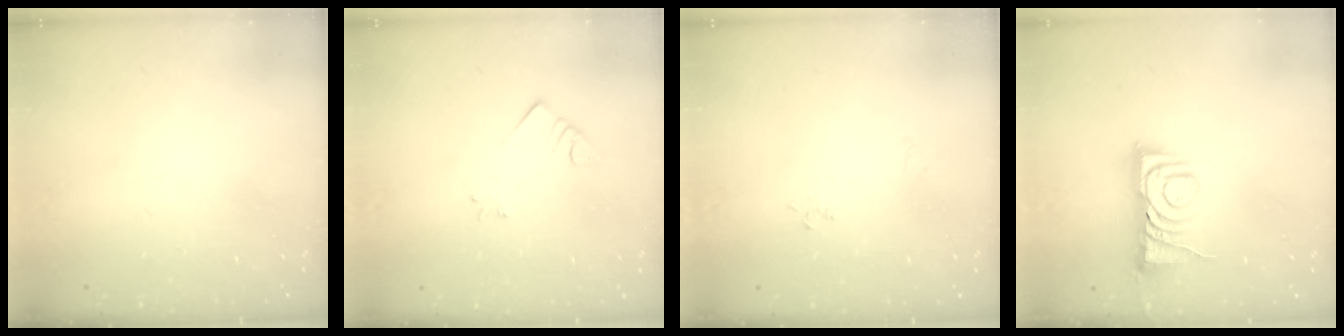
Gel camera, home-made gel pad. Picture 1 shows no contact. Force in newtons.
{"total": 2.8, "press": 2.8, "slide": 0.3}
{"total": 2.3, "press": 2.3, "slide": 0.2}
{"total": 8.6, "press": 8.6, "slide": 0.5}